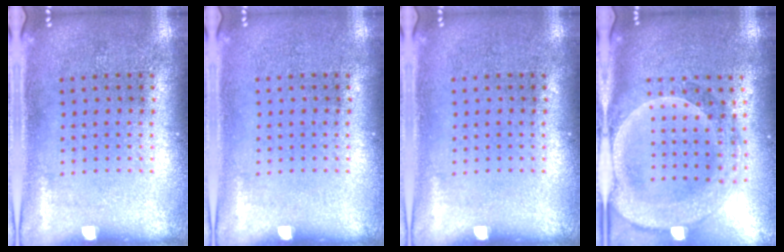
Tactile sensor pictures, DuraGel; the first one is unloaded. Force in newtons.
{"total": 0.0}
{"total": 0.0}
{"total": 2.7, "press": 2.4, "slide": 1.1}